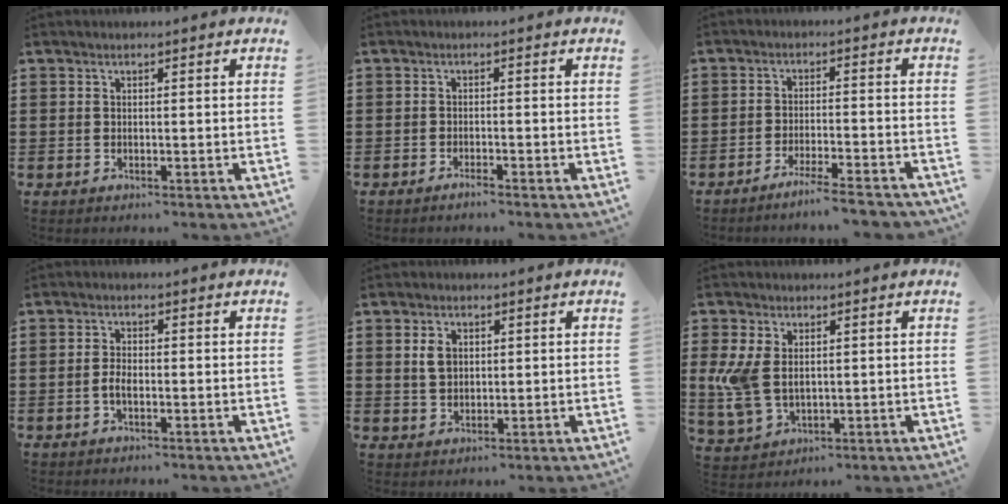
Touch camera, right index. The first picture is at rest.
{"total": 1.3, "force": [-1.1, 0.1, 0.5], "torque": [-0.010, -0.002, -0.021]}
{"total": 4.5, "force": [-4.0, -0.3, 1.9], "torque": [-0.031, -0.006, -0.076]}
{"total": 2.1, "force": [-0.7, 0.8, 1.8], "torque": [-0.050, -0.004, -0.018]}
{"total": 3.3, "force": [0.8, 2.2, 2.3], "torque": [-0.053, 0.010, 0.013]}
{"total": 6.6, "force": [0.8, 4.3, 5.0], "torque": [-0.135, 0.001, 0.009]}